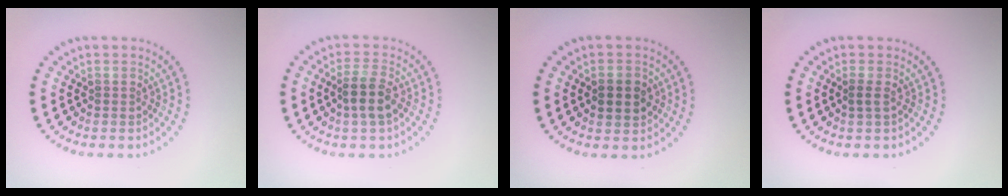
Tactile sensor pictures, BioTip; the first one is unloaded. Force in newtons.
{"total": 2.6, "press": 2.3, "slide": 1.3}
{"total": 2.5, "press": 2.5, "slide": 0.2}
{"total": 0.6, "press": 0.6, "slide": 0.2}